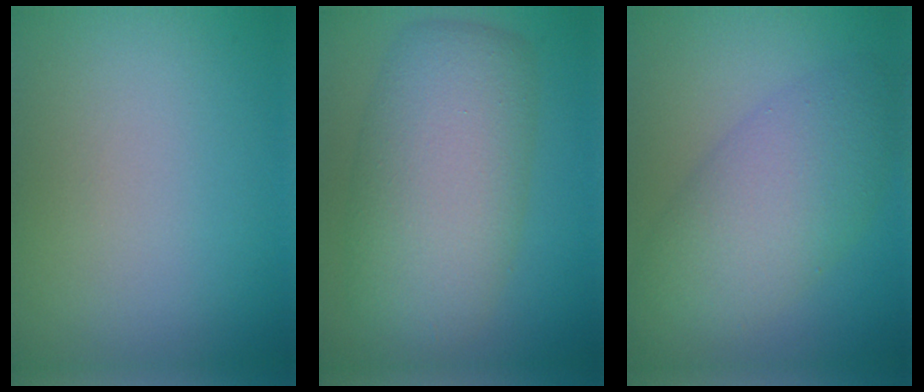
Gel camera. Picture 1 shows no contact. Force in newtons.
{"total": 8.9, "press": 8.9, "slide": 0.1}
{"total": 6.8, "press": 6.8, "slide": 0.2}